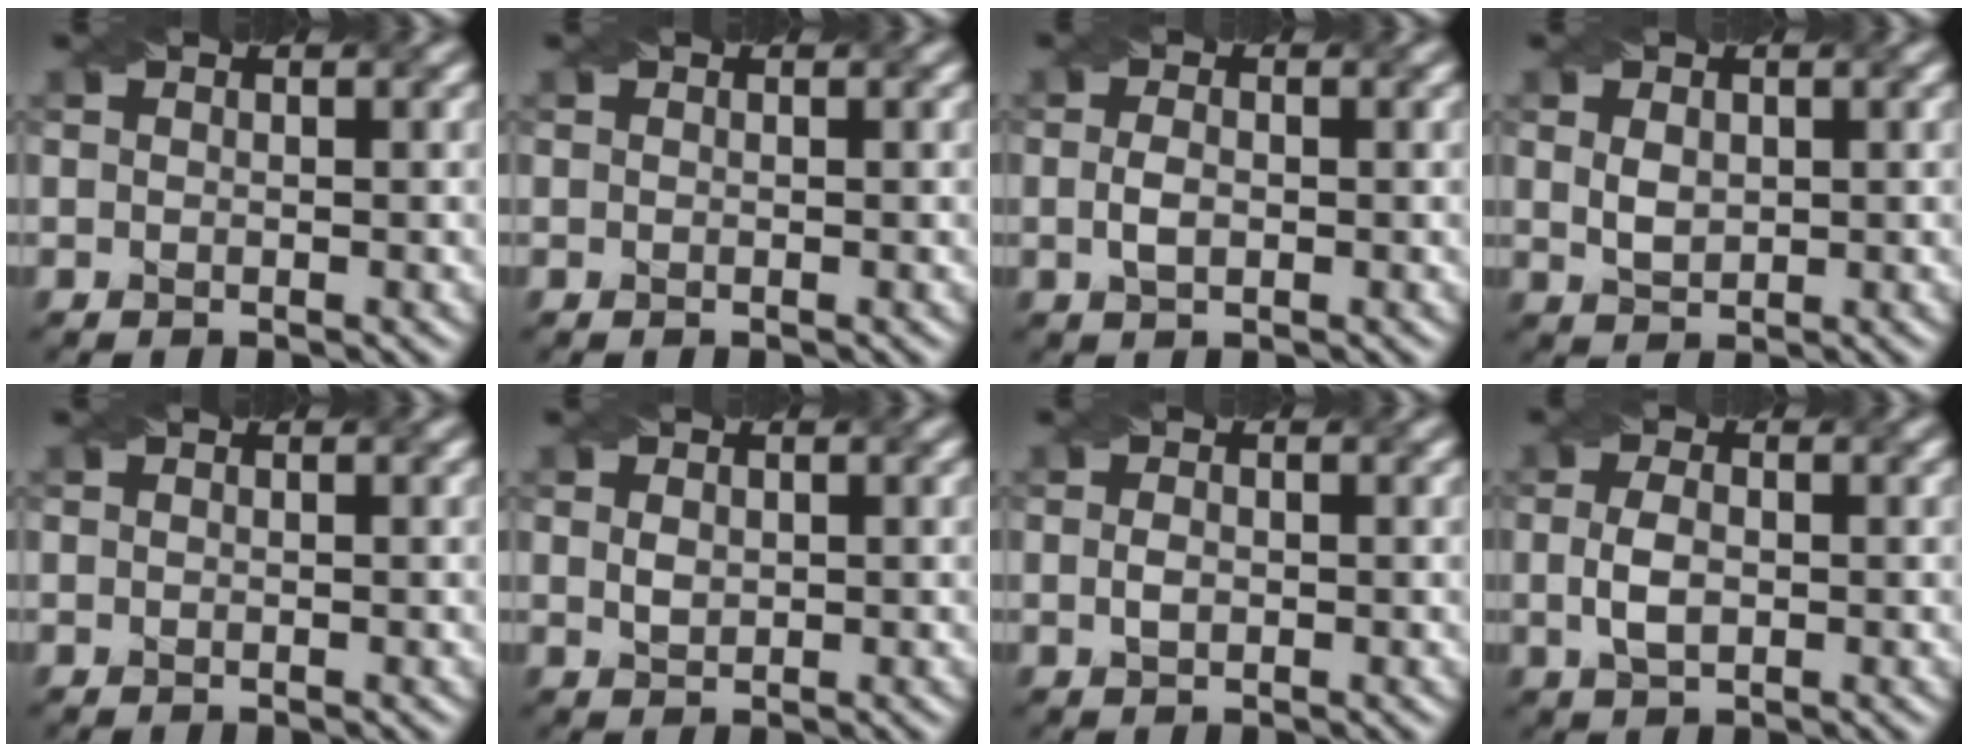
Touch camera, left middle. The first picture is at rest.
{"total": 0.0}
{"total": 1.7, "force": [-0.3, 0.8, 1.4], "torque": [-0.036, 0.001, -0.004]}
{"total": 1.8, "force": [0.3, 1.2, 1.3], "torque": [-0.031, 0.002, 0.012]}
{"total": 0.0}
{"total": 1.2, "force": [0.2, 0.8, 0.8], "torque": [-0.020, 0.001, 0.009]}
{"total": 1.0, "force": [-0.2, 0.6, 0.8], "torque": [-0.024, 0.002, -0.003]}
{"total": 2.5, "force": [-0.2, 1.3, 2.1], "torque": [-0.052, 0.001, -0.001]}